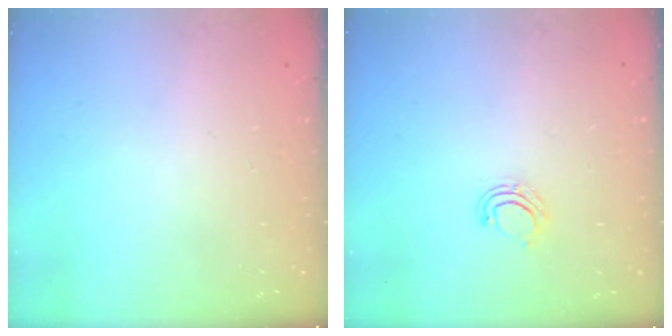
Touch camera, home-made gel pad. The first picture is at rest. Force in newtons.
{"total": 5.0, "press": 4.9, "slide": 1.0}